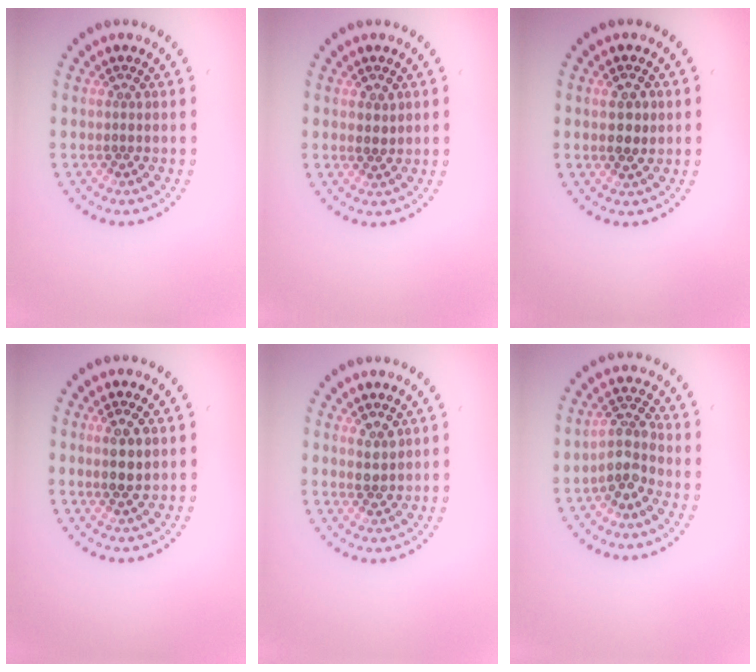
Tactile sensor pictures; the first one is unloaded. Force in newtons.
{"total": 0.8, "press": 0.8, "slide": 0.2}
{"total": 2.3, "press": 2.3, "slide": 0.3}
{"total": 2.3, "press": 2.2, "slide": 0.5}
{"total": 1.8, "press": 1.7, "slide": 0.4}
{"total": 3.1, "press": 2.4, "slide": 1.9}